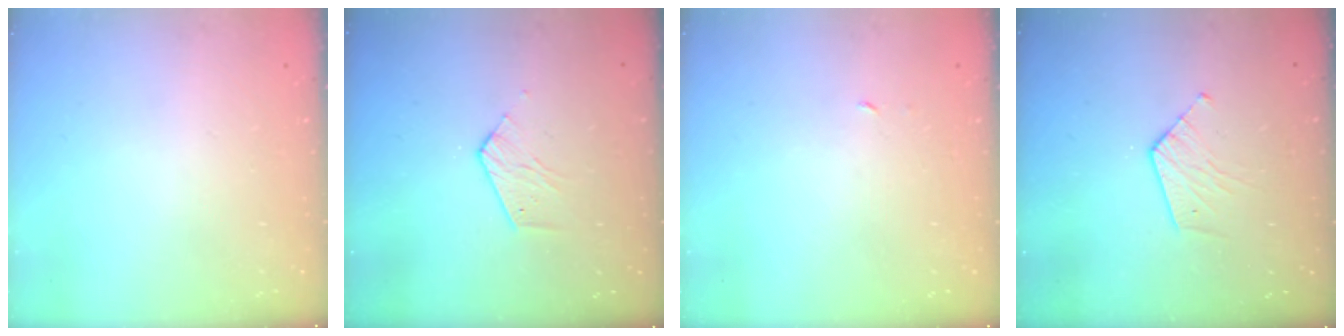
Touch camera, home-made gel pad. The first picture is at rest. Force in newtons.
{"total": 3.7, "press": 3.7, "slide": 0.3}
{"total": 1.8, "press": 1.8, "slide": 0.1}
{"total": 6.1, "press": 6.1, "slide": 0.3}